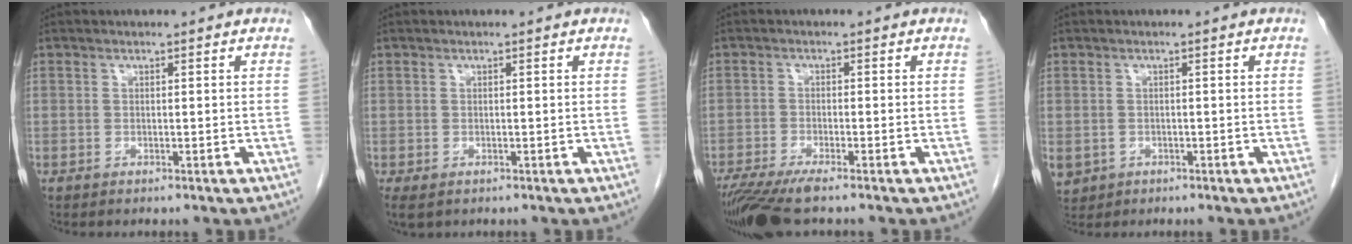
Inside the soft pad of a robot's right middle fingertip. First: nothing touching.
{"total": 2.8, "force": [-1.6, 1.7, 1.6], "torque": [-0.032, -0.008, -0.021]}
{"total": 7.2, "force": [-5.7, 0.4, 4.4], "torque": [-0.073, -0.020, -0.100]}
{"total": 4.3, "force": [-2.0, 3.7, 1.1], "torque": [-0.028, -0.001, -0.028]}